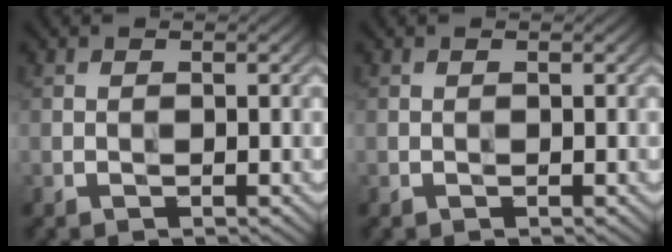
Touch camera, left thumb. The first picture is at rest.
{"total": 0.0}